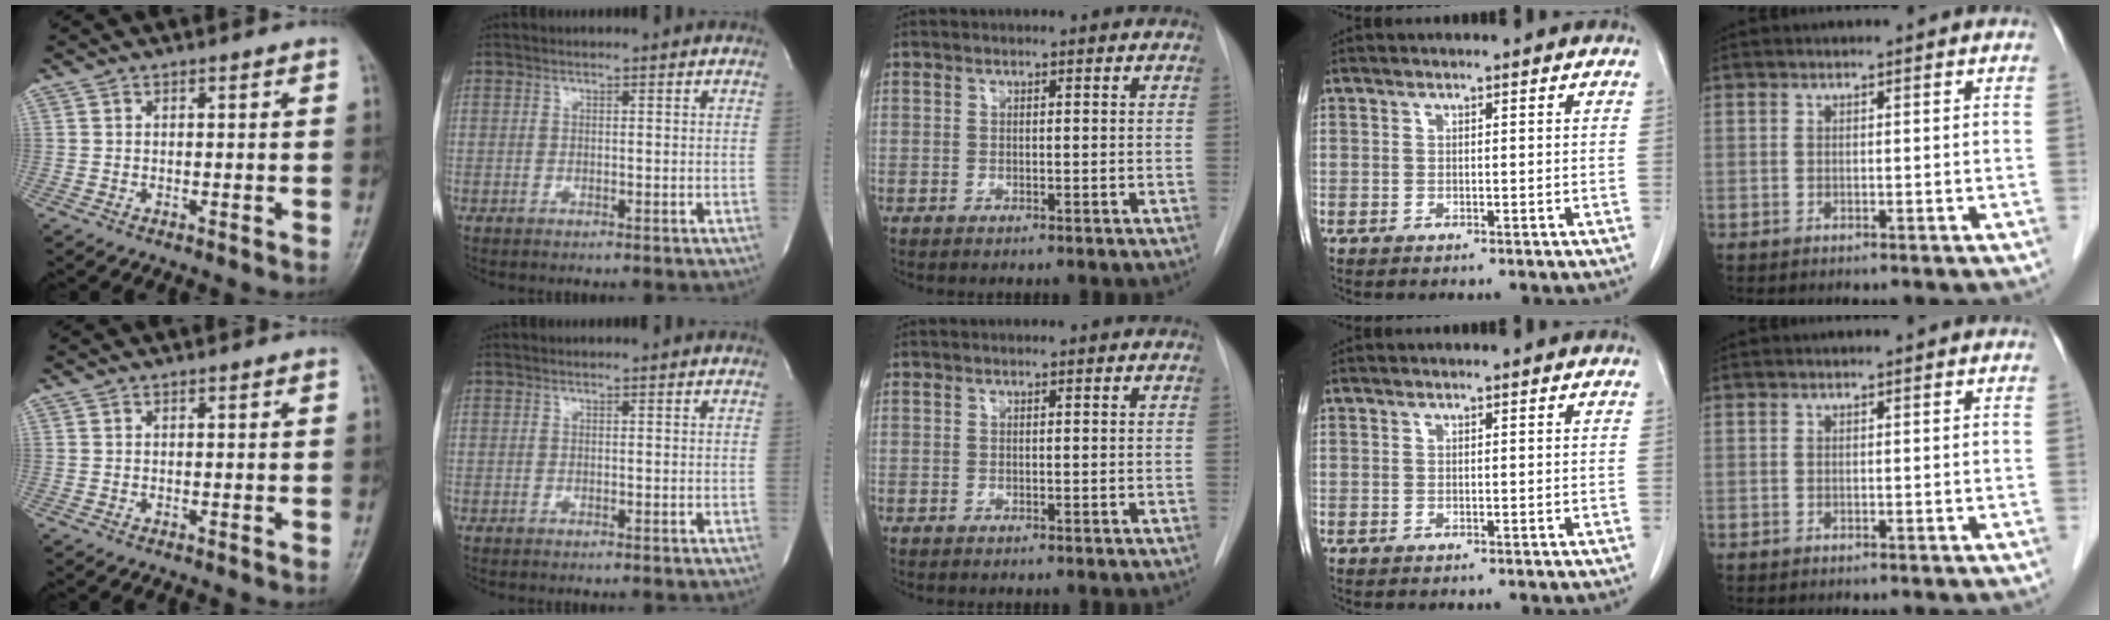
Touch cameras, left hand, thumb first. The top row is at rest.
{}